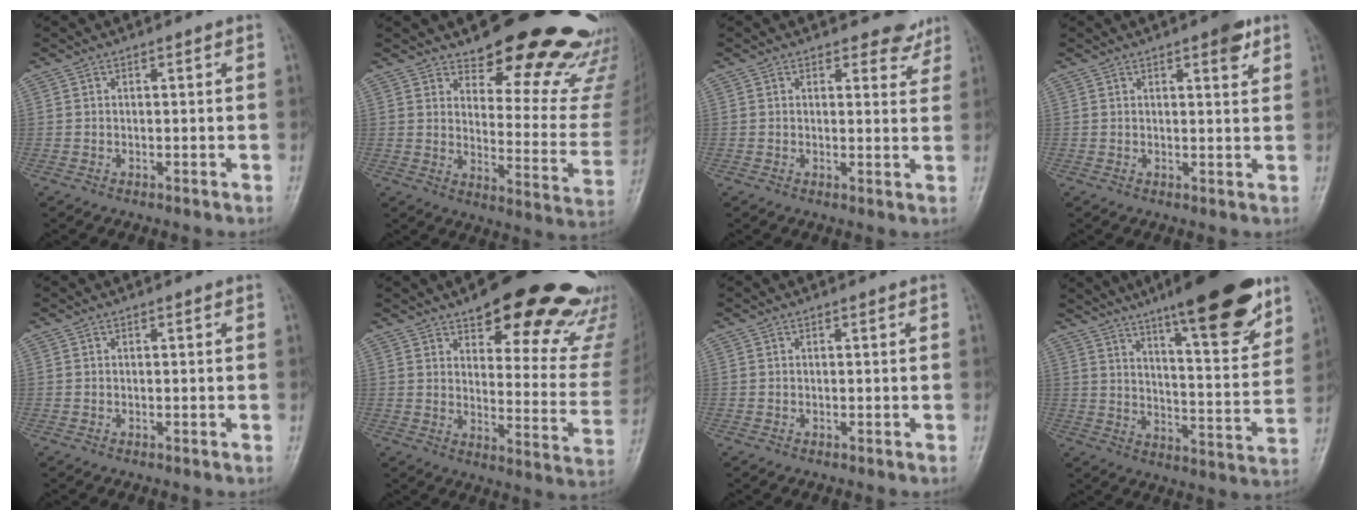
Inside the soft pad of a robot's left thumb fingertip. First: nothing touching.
{"total": 23.8, "force": [21.0, 6.6, 8.9], "torque": [-0.064, -0.178, 0.258]}
{"total": 4.5, "force": [3.9, 2.1, 0.4], "torque": [0.020, -0.031, 0.035]}
{"total": 4.3, "force": [2.5, 1.4, 3.2], "torque": [-0.035, -0.011, 0.030]}
{"total": 0.0}
{"total": 27.0, "force": [20.0, 9.3, 15.7], "torque": [-0.153, -0.098, 0.247]}
{"total": 0.0}
{"total": 22.0, "force": [14.3, 4.9, 15.9], "torque": [-0.207, -0.062, 0.216]}